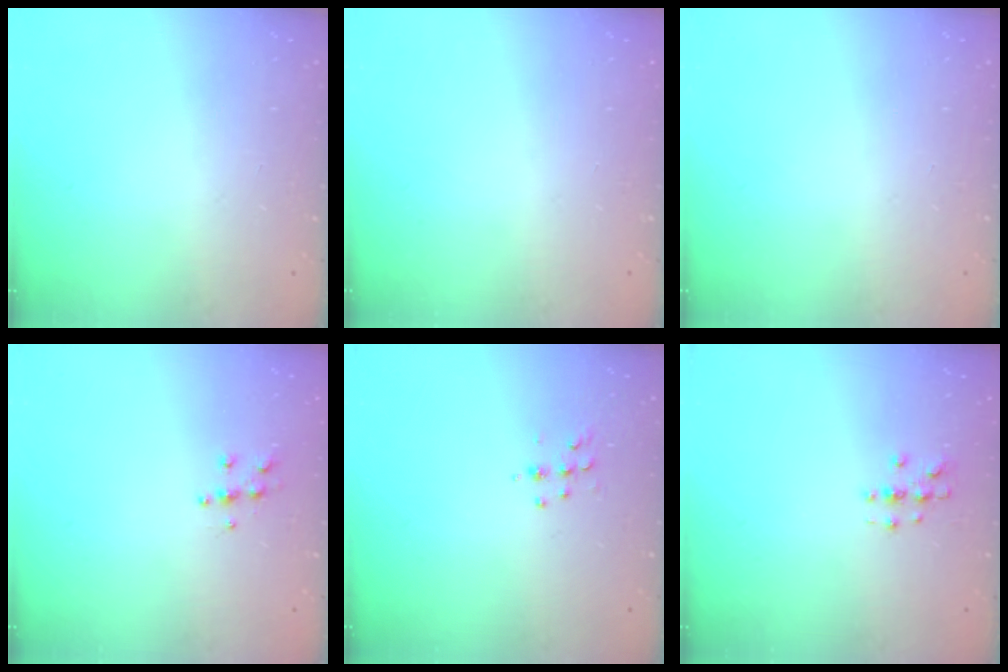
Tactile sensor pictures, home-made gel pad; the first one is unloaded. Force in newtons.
{"total": 0.0}
{"total": 0.0}
{"total": 5.7, "press": 5.7, "slide": 0.6}
{"total": 5.4, "press": 5.4, "slide": 0.6}
{"total": 3.0, "press": 3.0, "slide": 0.3}